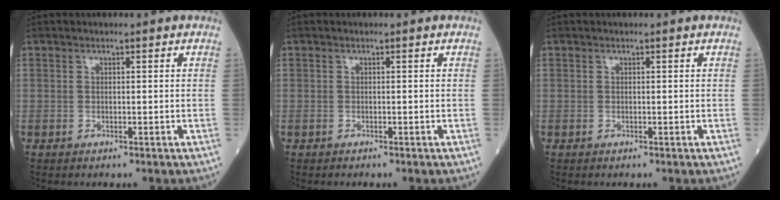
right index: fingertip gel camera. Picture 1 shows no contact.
{"total": 0.0}
{"total": 0.0}